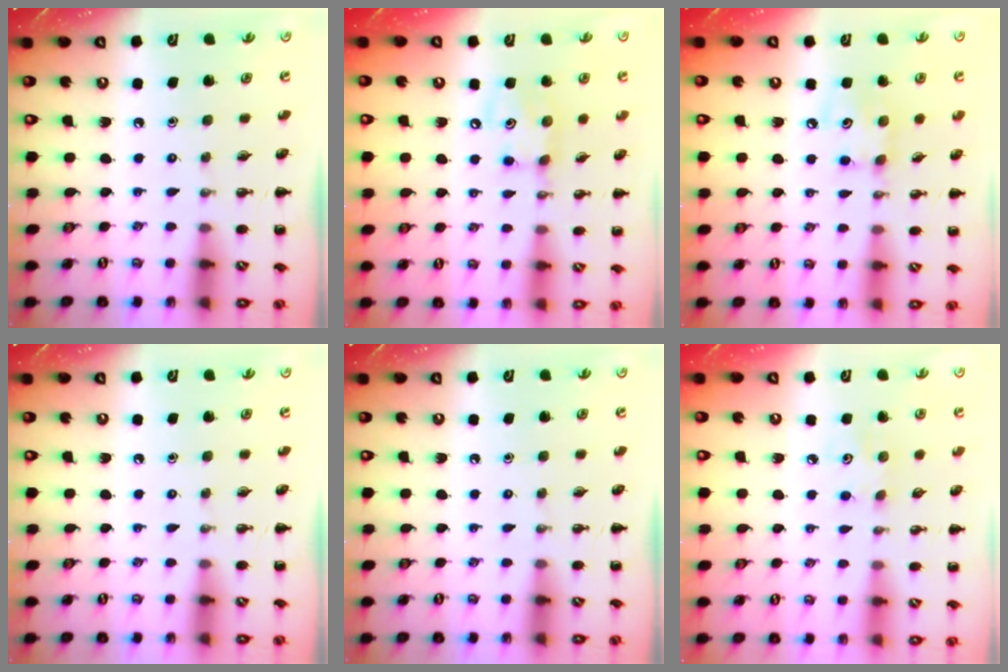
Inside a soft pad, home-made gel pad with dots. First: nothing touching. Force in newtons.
{"total": 7.0, "press": 6.9, "slide": 0.9}
{"total": 5.4, "press": 5.4, "slide": 0.6}
{"total": 0.0}
{"total": 0.0}
{"total": 3.8, "press": 3.7, "slide": 0.8}